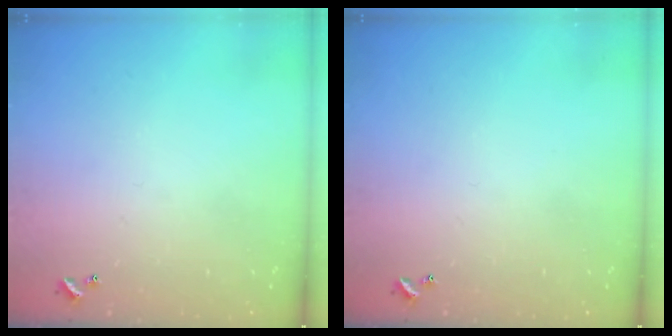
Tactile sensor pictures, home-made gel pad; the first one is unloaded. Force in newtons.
{"total": 0.0}